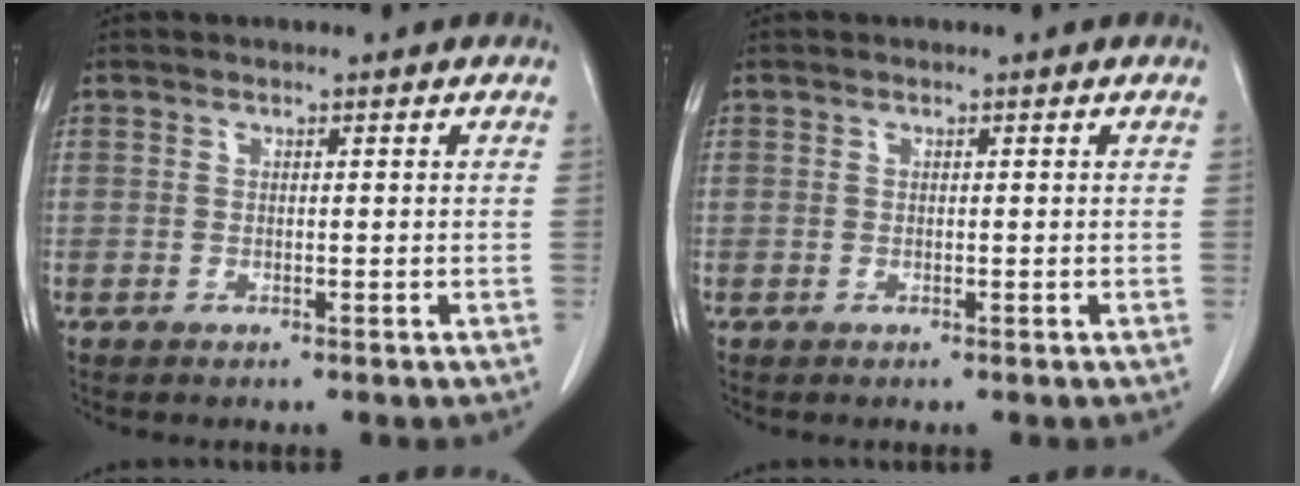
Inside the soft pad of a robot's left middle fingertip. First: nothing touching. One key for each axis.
{"total": 0.0}